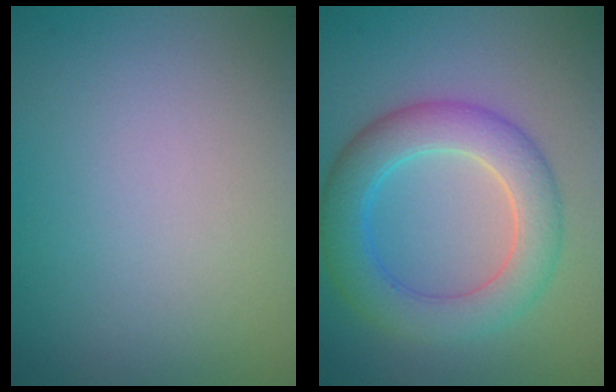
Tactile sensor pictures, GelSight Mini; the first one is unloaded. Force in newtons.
{"total": 6.1, "press": 6.0, "slide": 0.2}